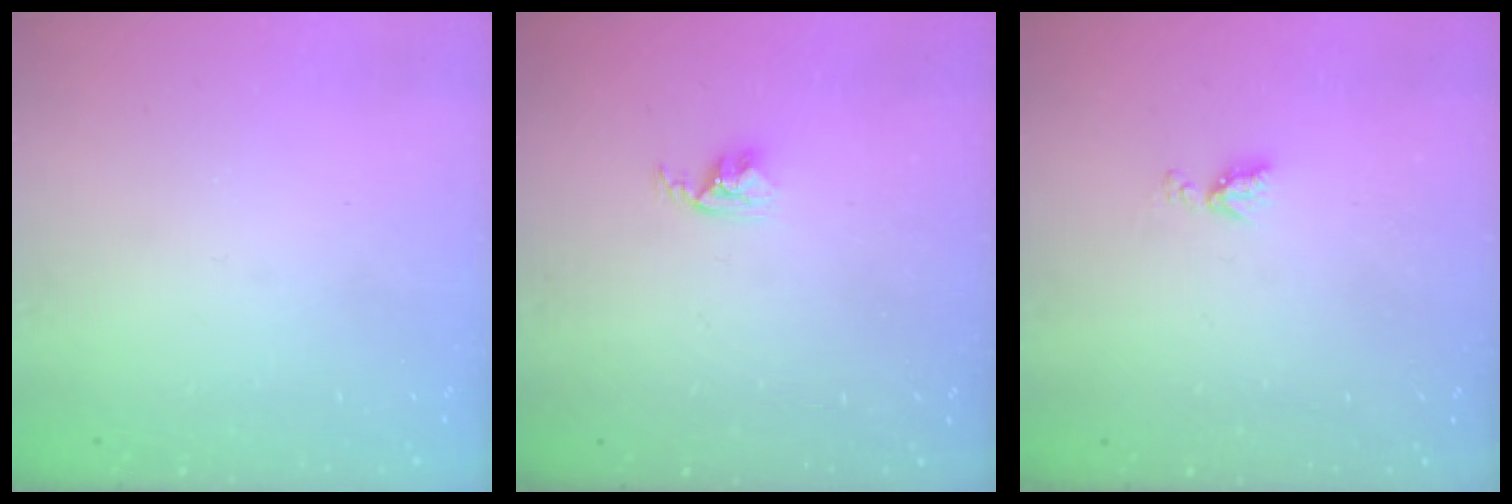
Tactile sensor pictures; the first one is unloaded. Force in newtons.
{"total": 2.9, "press": 2.9, "slide": 0.4}
{"total": 5.6, "press": 5.5, "slide": 0.8}